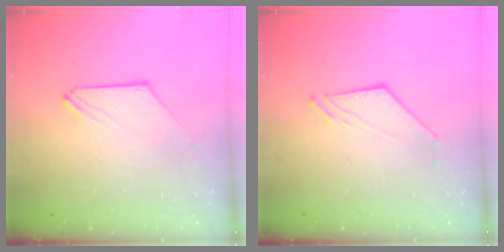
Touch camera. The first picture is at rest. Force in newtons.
{"total": 3.6, "press": 3.6, "slide": 0.1}